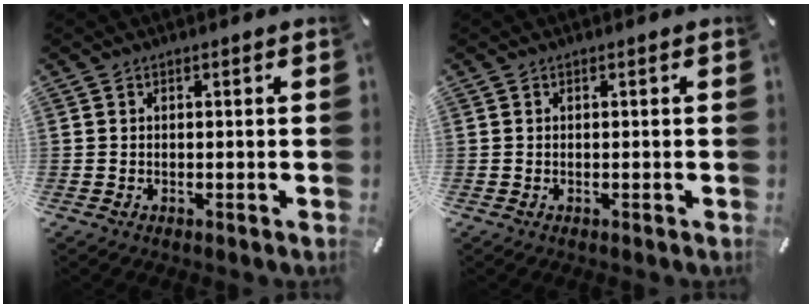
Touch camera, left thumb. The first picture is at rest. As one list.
[{"total": 0.0}]